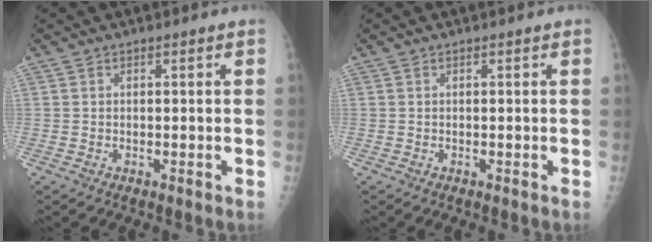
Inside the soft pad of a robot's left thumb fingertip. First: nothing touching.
{"total": 0.0}